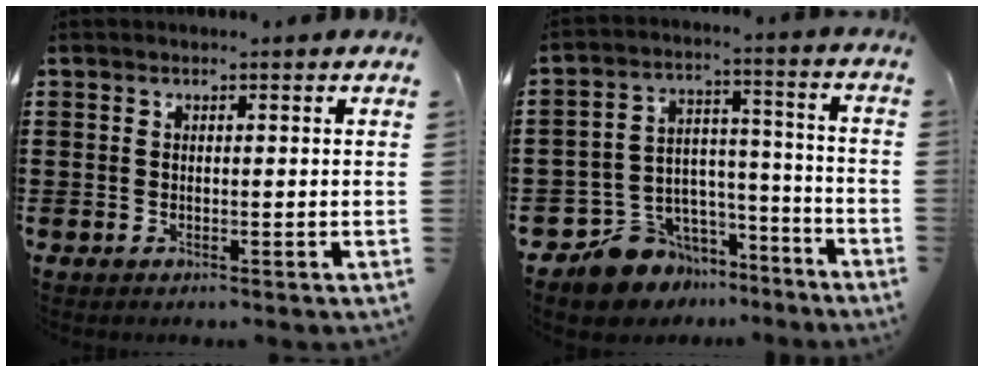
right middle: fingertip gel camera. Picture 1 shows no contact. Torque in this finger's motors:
{"motor_torque": [2.14, 0.00, 0.11, 0.02]}